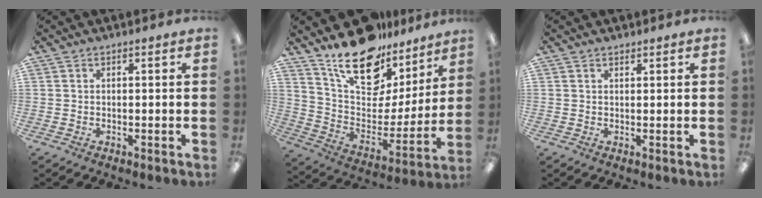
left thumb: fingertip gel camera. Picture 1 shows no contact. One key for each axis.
{"total": 20.6, "fx": 15.4, "fy": 9.8, "fz": 9.6, "tx": -0.164, "ty": -0.106, "tz": 0.276}
{"total": 0.8, "fx": 0.7, "fy": 0.2, "fz": 0.1, "tx": -0.003, "ty": -0.001, "tz": 0.014}